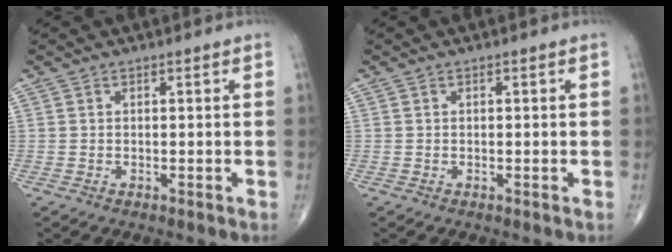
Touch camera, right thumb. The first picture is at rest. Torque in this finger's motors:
{"motor_torque": [-0.32, -0.02, -0.04, 0.14, -0.03]}